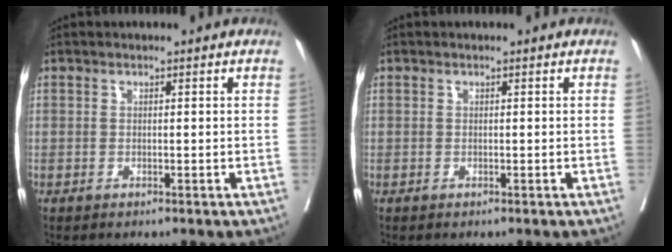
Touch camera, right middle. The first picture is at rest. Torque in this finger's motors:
{"motor_torque": [0.00, 0.00, 0.00, -0.01]}